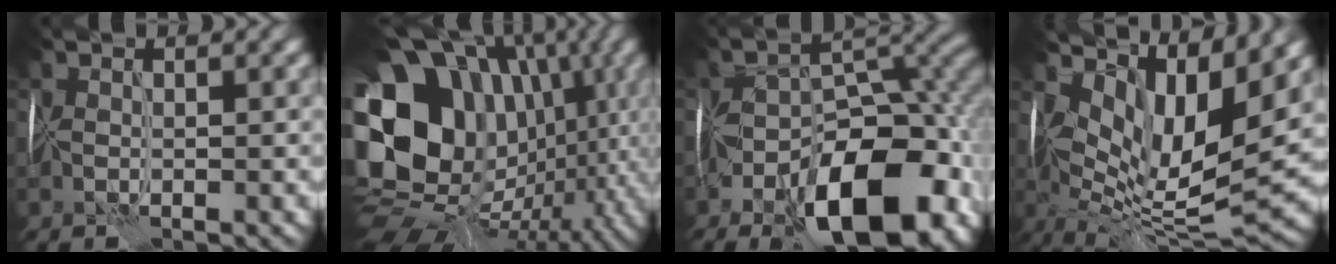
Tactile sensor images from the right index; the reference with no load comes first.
{"total": 19.3, "force": [2.4, 16.2, 10.4], "torque": [-0.184, -0.001, 0.049]}
{"total": 13.0, "force": [-6.7, 6.3, 9.2], "torque": [-0.124, -0.006, -0.112]}
{"total": 11.5, "force": [3.5, 4.7, 10.0], "torque": [-0.172, -0.007, 0.071]}